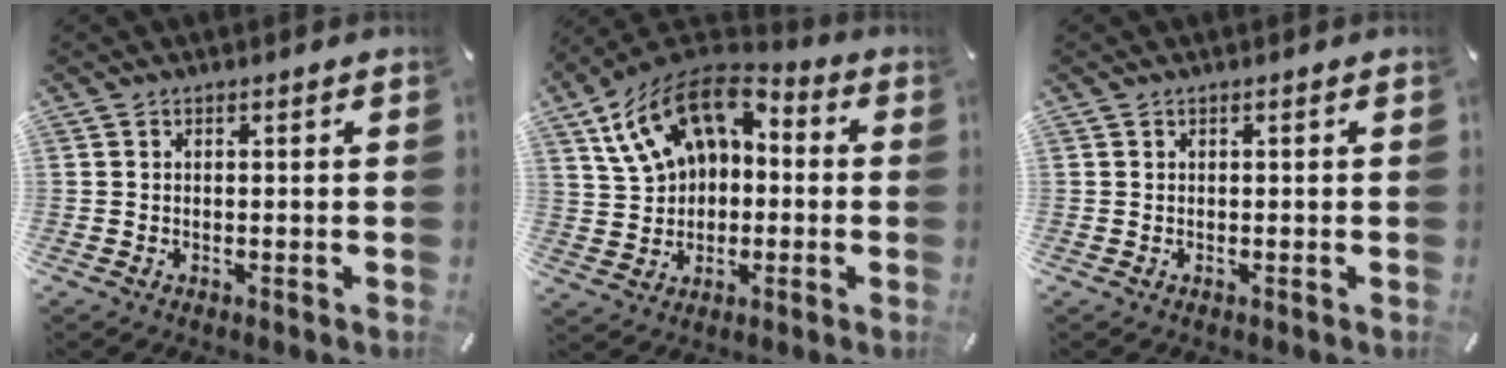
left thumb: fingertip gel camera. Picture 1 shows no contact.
{"total": 15.8, "force": [5.6, 11.7, 9.1], "torque": [-0.174, -0.017, 0.104]}
{"total": 0.0}